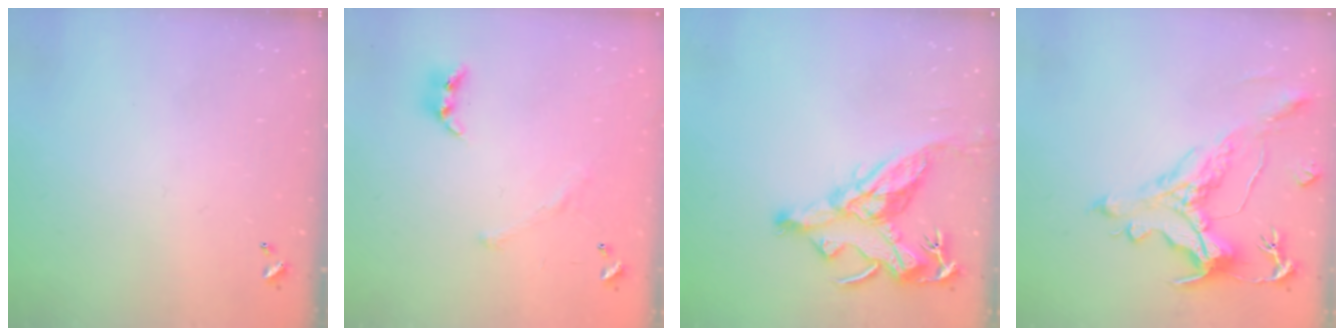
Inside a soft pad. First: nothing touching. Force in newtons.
{"total": 2.9, "press": 2.7, "slide": 1.0}
{"total": 10.0, "press": 9.9, "slide": 1.4}
{"total": 2.2, "press": 1.7, "slide": 1.4}